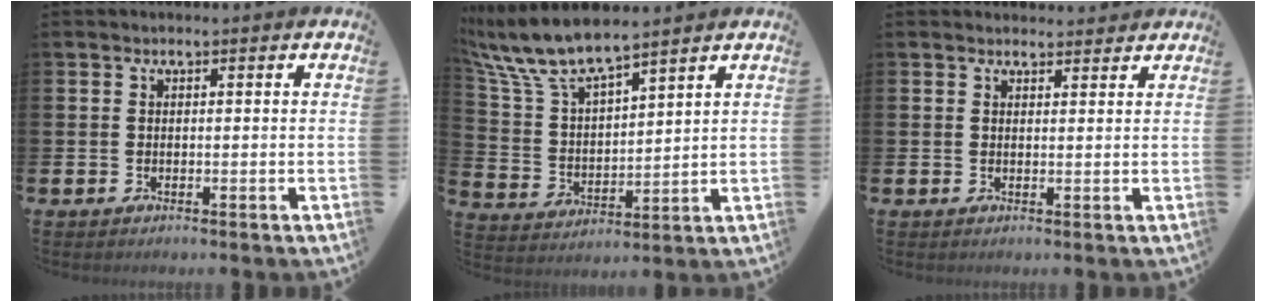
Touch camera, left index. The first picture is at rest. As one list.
[{"total": 8.5, "force": [7.8, 1.5, 3.2], "torque": [-0.095, -0.040, 0.138]}, {"total": 1.8, "force": [1.8, 0.4, 0.0], "torque": [0.020, -0.014, 0.028]}]